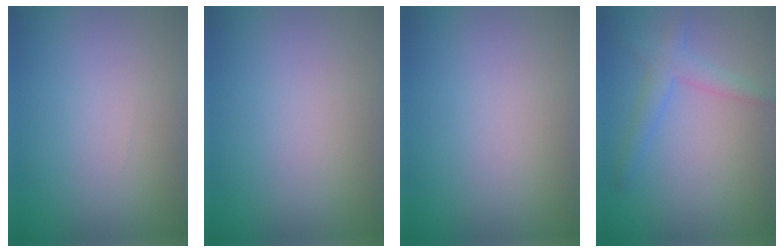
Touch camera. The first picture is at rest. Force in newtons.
{"total": 0.0}
{"total": 0.0}
{"total": 2.5, "press": 2.5, "slide": 0.1}